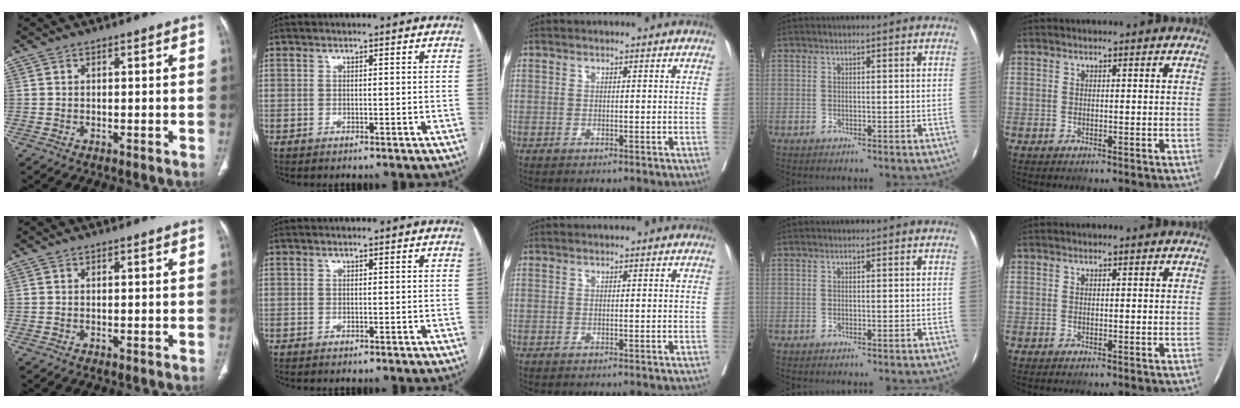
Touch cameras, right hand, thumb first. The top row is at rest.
{}